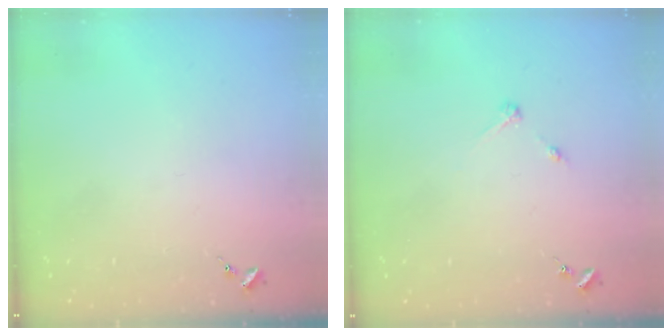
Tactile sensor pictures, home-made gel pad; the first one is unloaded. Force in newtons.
{"total": 2.7, "press": 2.7, "slide": 0.3}